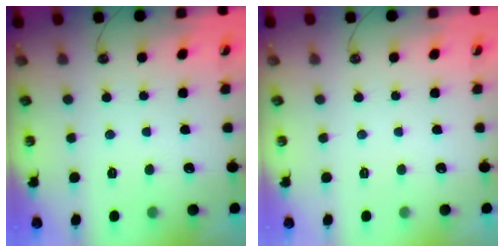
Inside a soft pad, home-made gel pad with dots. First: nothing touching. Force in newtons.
{"total": 0.0}